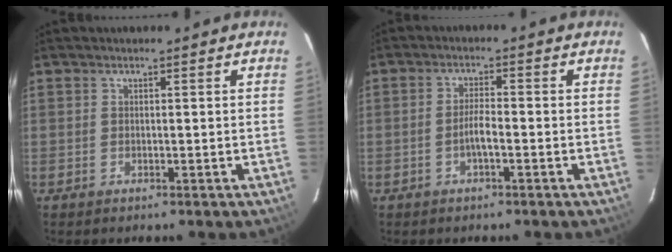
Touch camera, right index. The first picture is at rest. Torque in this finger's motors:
{"motor_torque": [0.56, -0.19, 0.33, 0.07]}